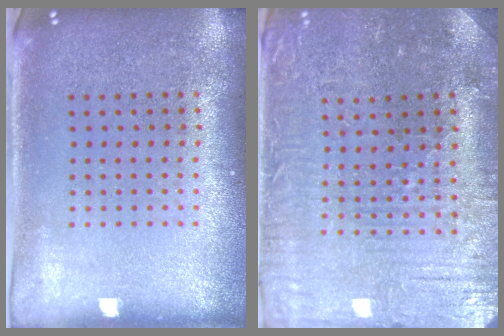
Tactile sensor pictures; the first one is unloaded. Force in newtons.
{"total": 1.6, "press": 1.5, "slide": 0.5}